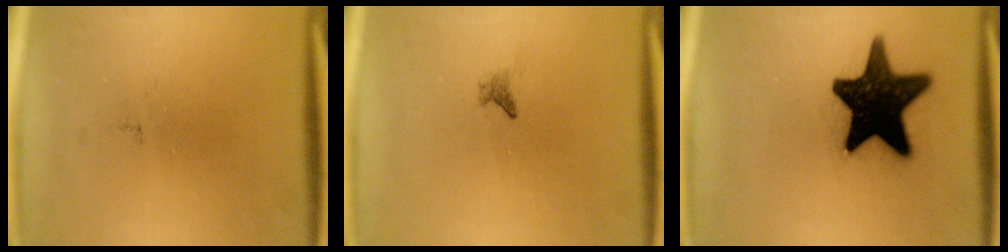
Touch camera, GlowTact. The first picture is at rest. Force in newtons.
{"total": 0.8}
{"total": 18.5}